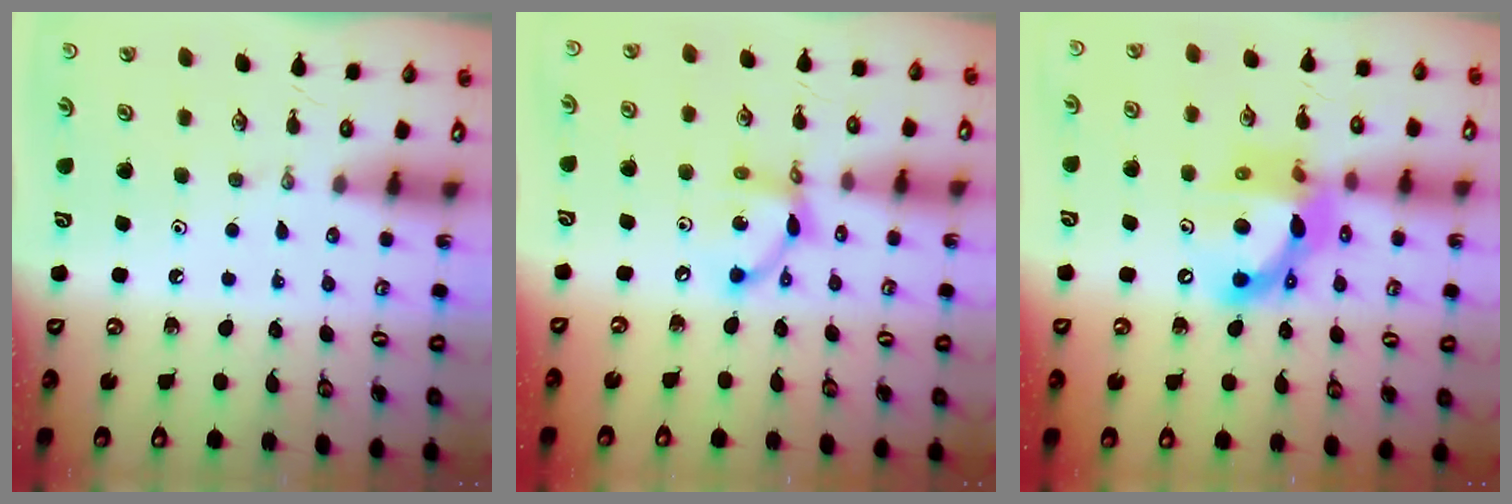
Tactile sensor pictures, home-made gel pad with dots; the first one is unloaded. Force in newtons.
{"total": 11.0, "press": 10.9, "slide": 0.9}
{"total": 14.7, "press": 14.7, "slide": 0.7}